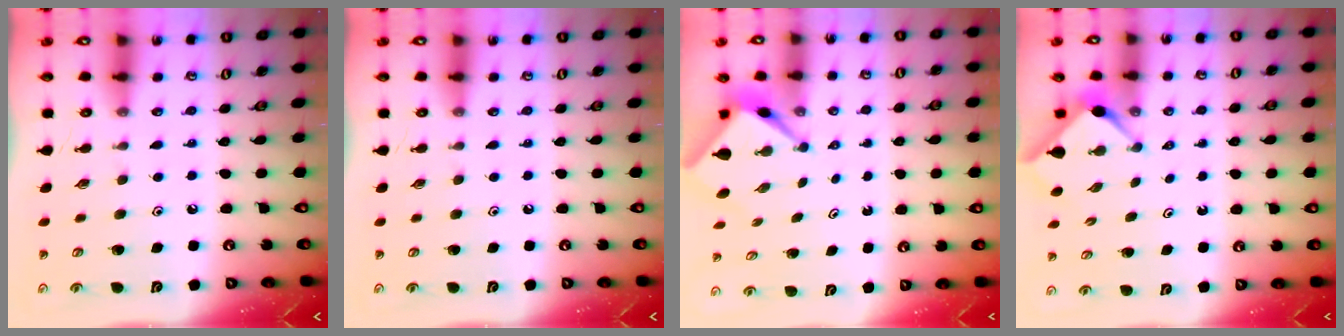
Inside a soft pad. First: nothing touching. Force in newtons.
{"total": 0.0}
{"total": 2.6, "press": 2.6, "slide": 0.1}
{"total": 2.9, "press": 2.9, "slide": 0.4}